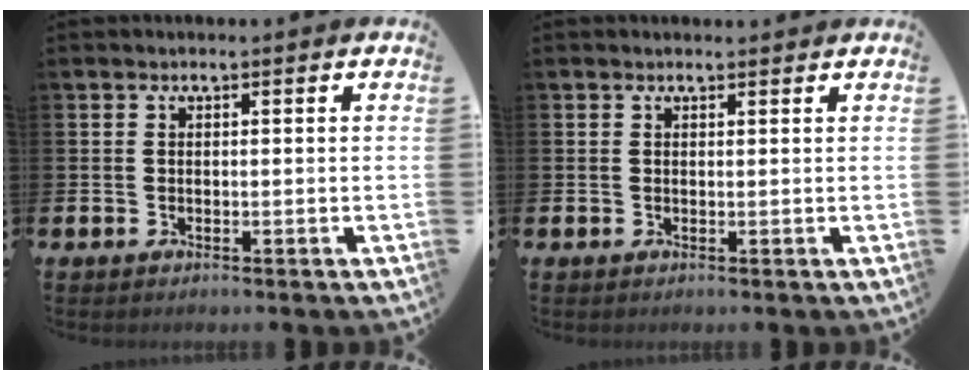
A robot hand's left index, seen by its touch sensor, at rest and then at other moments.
{"total": 0.5, "force": [0.5, 0.1, 0.2], "torque": [0.006, -0.003, 0.007]}